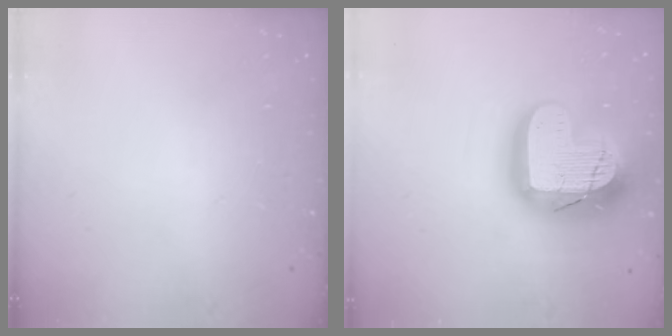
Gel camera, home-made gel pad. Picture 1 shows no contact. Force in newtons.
{"total": 26.0, "press": 25.9, "slide": 2.1}